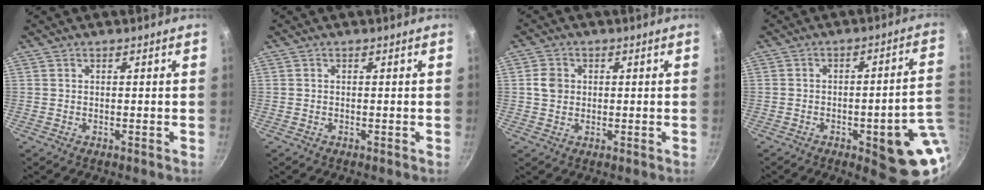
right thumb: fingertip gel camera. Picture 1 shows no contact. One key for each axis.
{"total": 0.0}
{"total": 3.7, "fx": 0.3, "fy": 3.2, "fz": 1.8, "tx": -0.021, "ty": 0.006, "tz": 0.001}
{"total": 16.0, "fx": -4.4, "fy": 4.7, "fz": 14.6, "tx": -0.135, "ty": 0.024, "tz": -0.054}